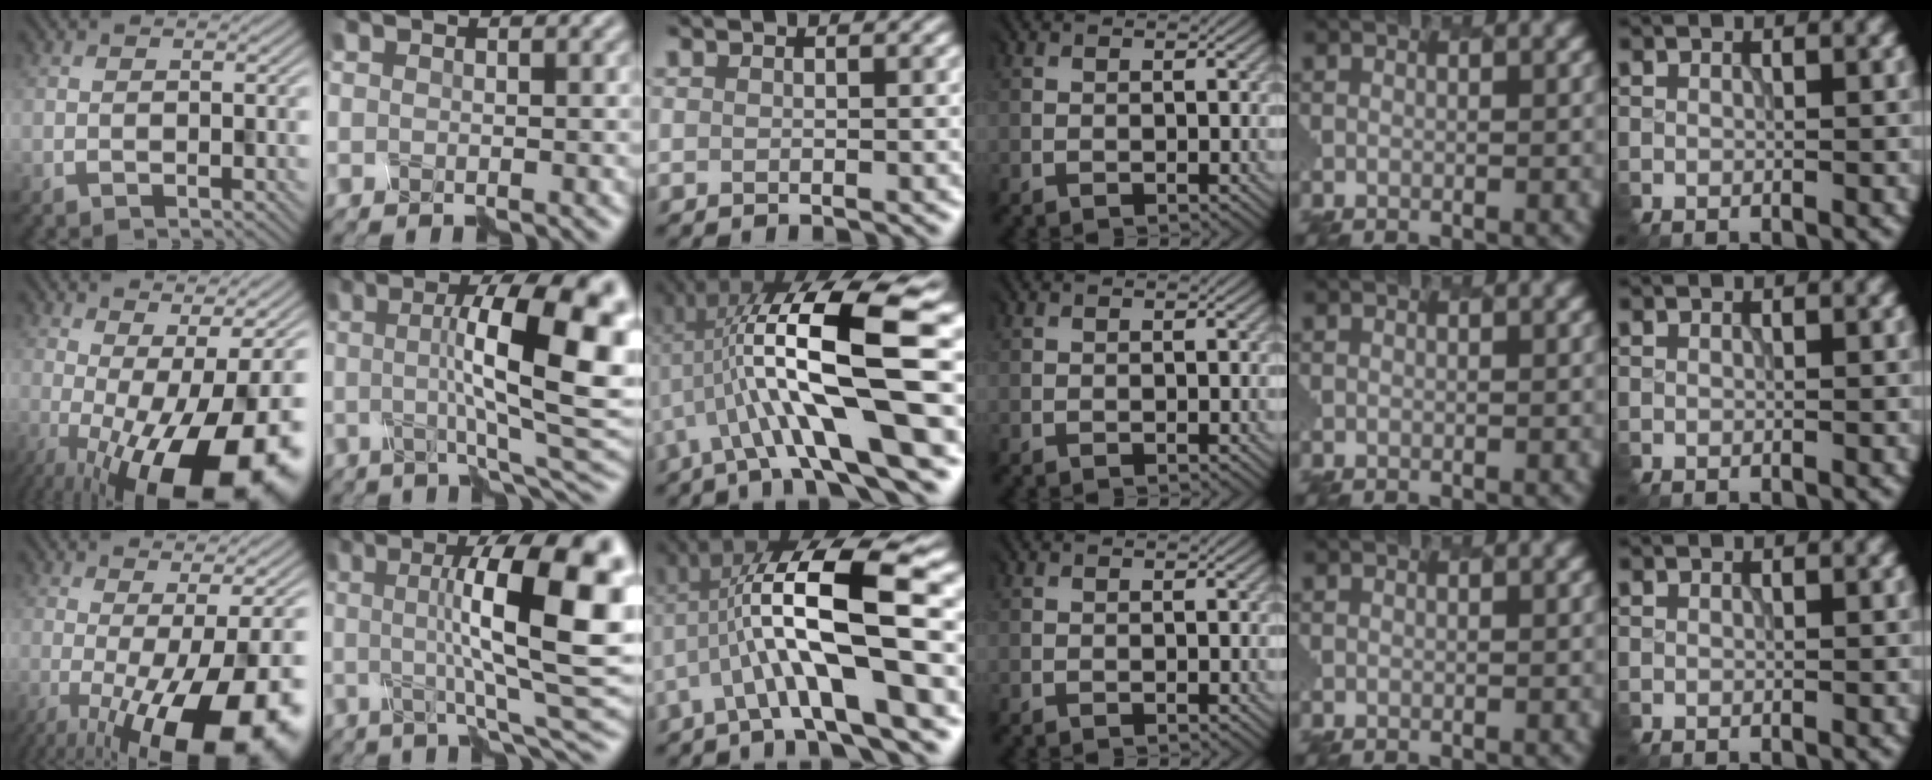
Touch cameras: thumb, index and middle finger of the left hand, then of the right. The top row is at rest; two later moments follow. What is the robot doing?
{"motion": "disassemble", "object": "spray bottle"}